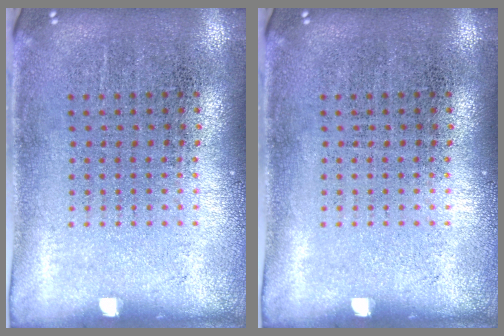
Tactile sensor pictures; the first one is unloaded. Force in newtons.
{"total": 0.0}